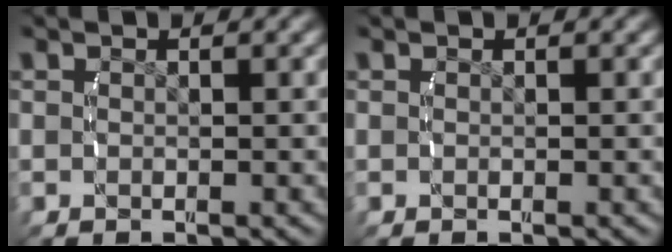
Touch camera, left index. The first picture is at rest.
{"total": 0.0}